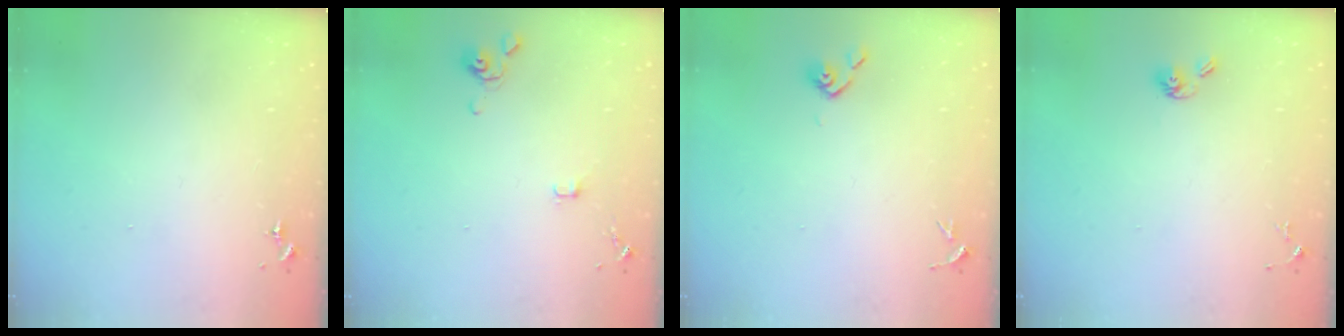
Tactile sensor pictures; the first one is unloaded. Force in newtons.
{"total": 5.5, "press": 5.4, "slide": 0.8}
{"total": 3.8, "press": 3.7, "slide": 0.8}
{"total": 5.5, "press": 4.8, "slide": 2.6}